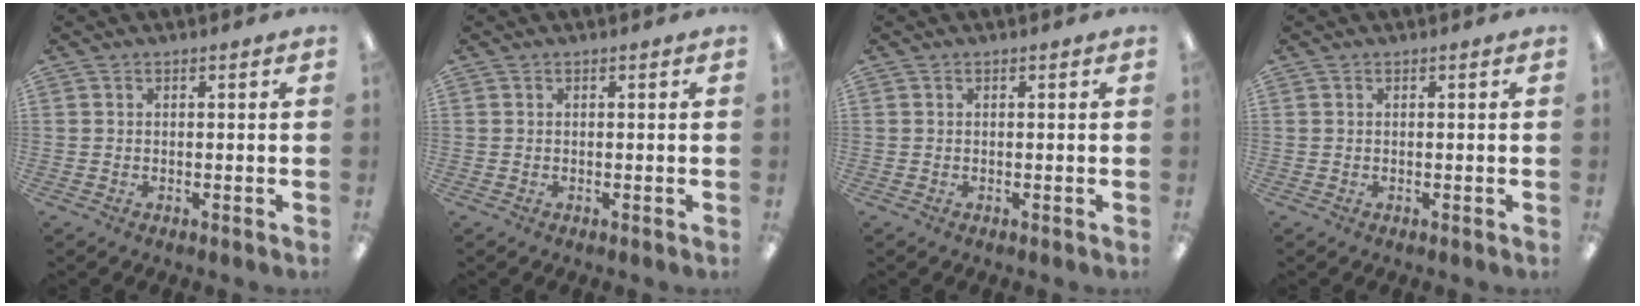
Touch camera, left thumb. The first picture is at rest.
{"total": 0.0}
{"total": 0.0}
{"total": 0.0}